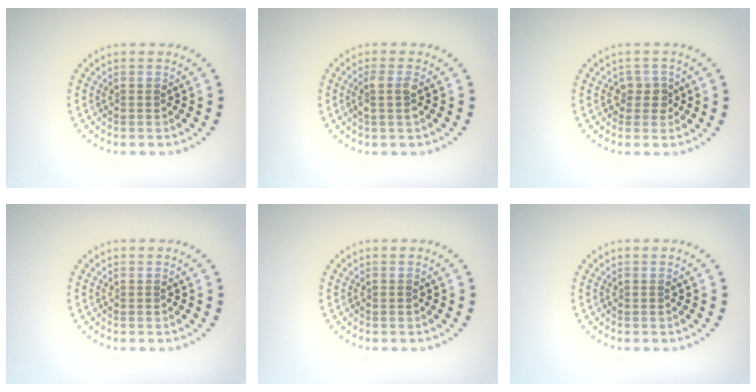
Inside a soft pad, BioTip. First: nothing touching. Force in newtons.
{"total": 1.8, "press": 1.5, "slide": 0.9}
{"total": 1.8, "press": 1.5, "slide": 1.0}
{"total": 0.0}
{"total": 0.0}
{"total": 0.0}